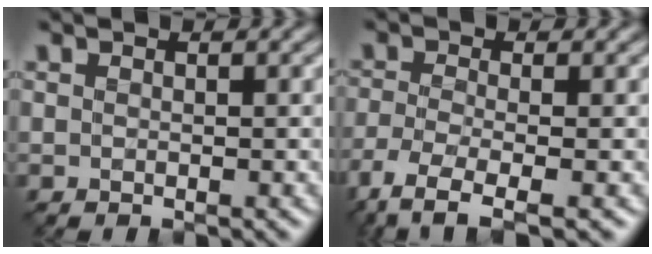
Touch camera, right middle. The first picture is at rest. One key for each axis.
{"total": 5.0, "fx": -3.4, "fy": 1.2, "fz": 3.5, "tx": -0.070, "ty": -0.015, "tz": -0.076}